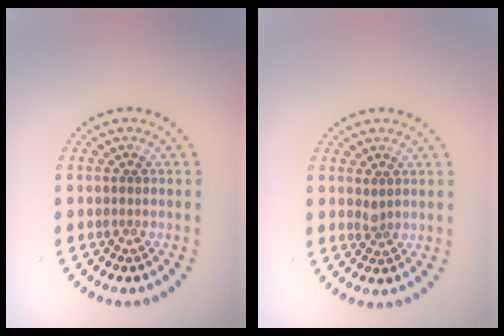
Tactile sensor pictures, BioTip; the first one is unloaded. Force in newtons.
{"total": 0.8, "press": 0.6, "slide": 0.5}